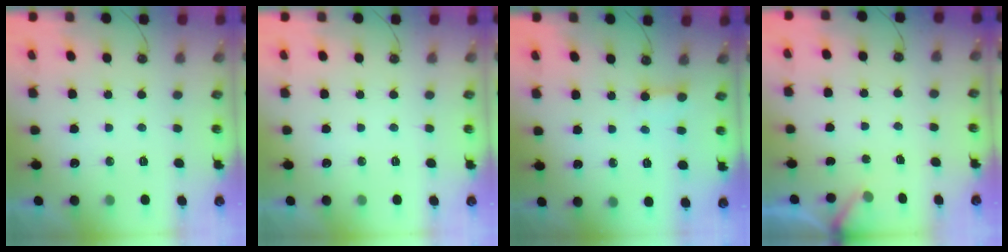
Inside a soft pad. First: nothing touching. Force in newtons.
{"total": 0.0}
{"total": 3.3, "press": 3.3, "slide": 0.4}
{"total": 1.7, "press": 1.7, "slide": 0.1}